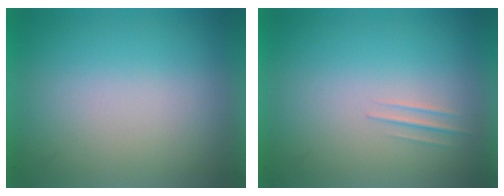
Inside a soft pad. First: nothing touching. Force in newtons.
{"total": 1.2}